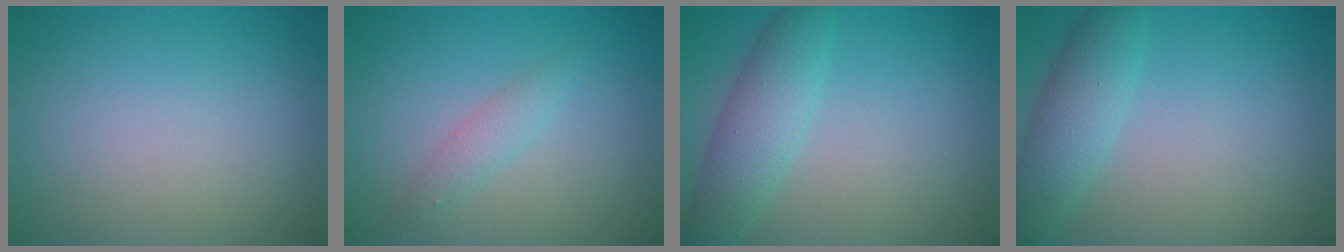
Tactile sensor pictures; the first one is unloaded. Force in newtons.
{"total": 1.6, "press": 1.6, "slide": 0.1}
{"total": 3.9, "press": 3.9, "slide": 0.1}
{"total": 3.5, "press": 3.5, "slide": 0.1}